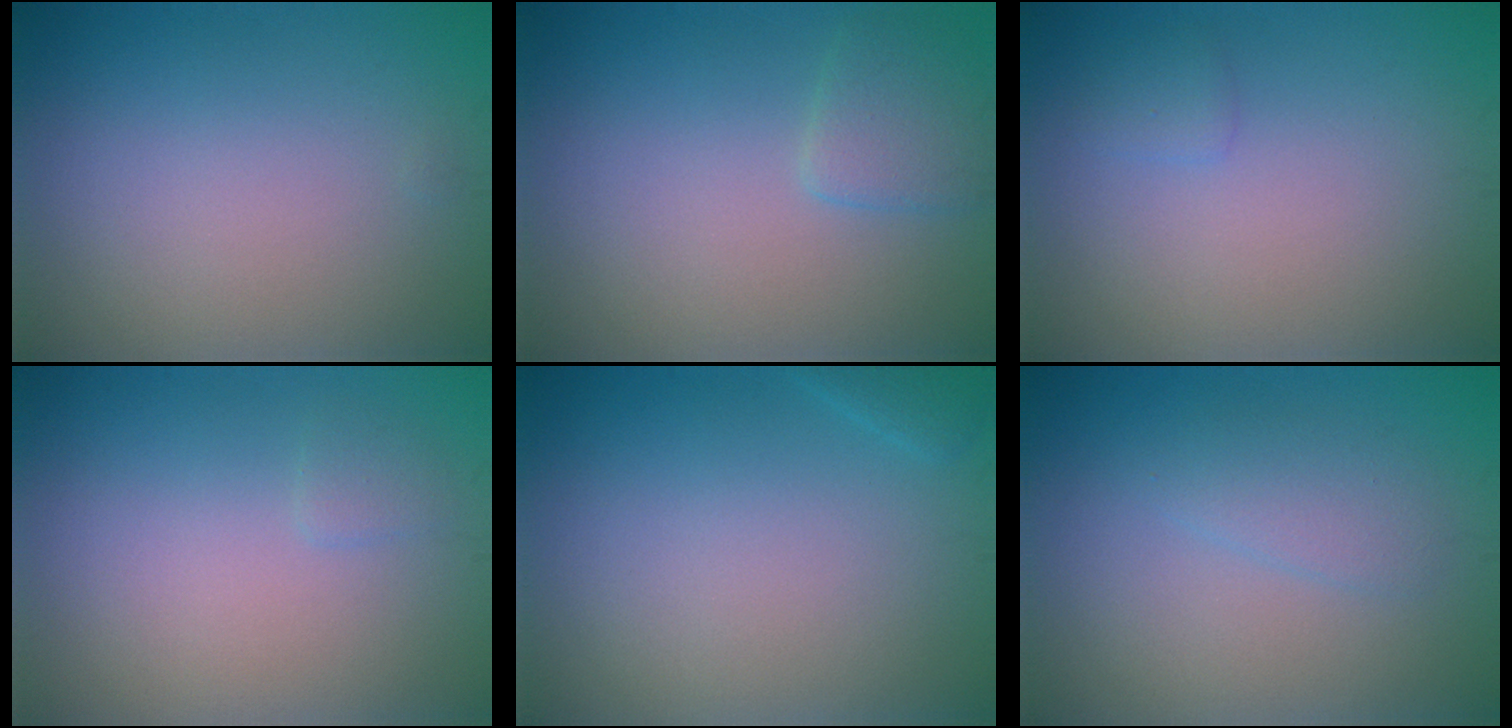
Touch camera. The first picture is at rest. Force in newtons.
{"total": 2.2, "press": 2.2, "slide": 0.1}
{"total": 0.8, "press": 0.8, "slide": 0.1}
{"total": 0.8, "press": 0.8, "slide": 0.1}
{"total": 0.9, "press": 0.9, "slide": 0.1}
{"total": 2.0, "press": 2.0, "slide": 0.1}